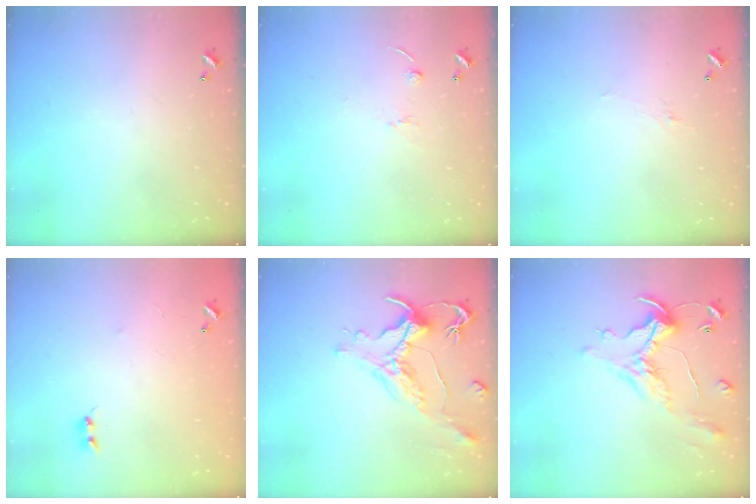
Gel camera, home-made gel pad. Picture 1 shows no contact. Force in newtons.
{"total": 3.6, "press": 3.6, "slide": 0.5}
{"total": 0.8, "press": 0.5, "slide": 0.6}
{"total": 5.9, "press": 5.9, "slide": 0.6}
{"total": 1.8, "press": 1.4, "slide": 1.2}
{"total": 1.7, "press": 1.2, "slide": 1.1}